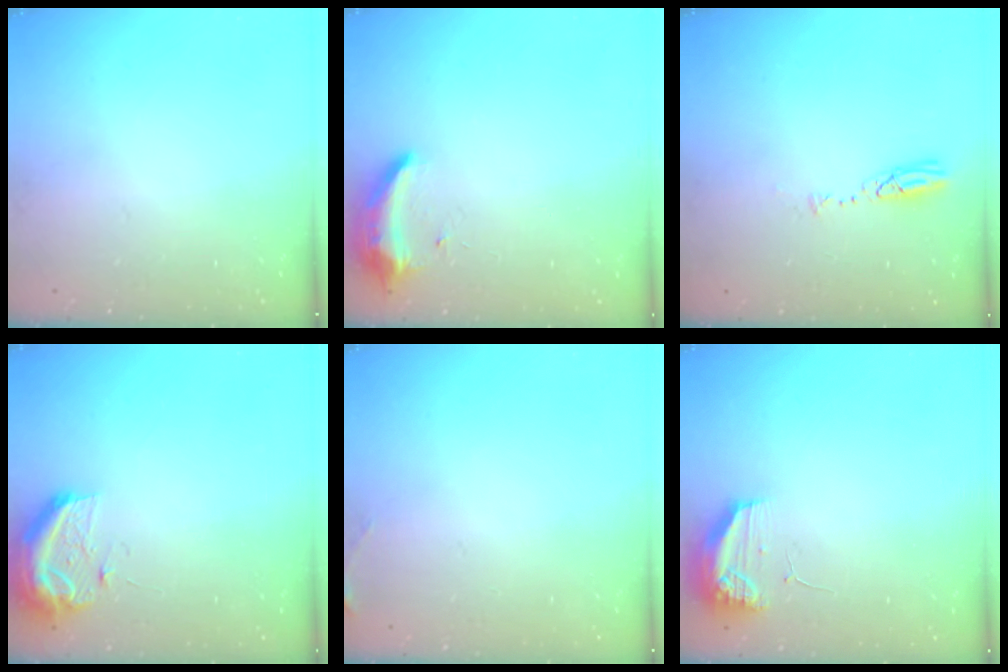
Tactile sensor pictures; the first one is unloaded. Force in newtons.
{"total": 8.2, "press": 8.2, "slide": 0.4}
{"total": 3.8, "press": 3.8, "slide": 0.3}
{"total": 10.4, "press": 10.4, "slide": 0.9}
{"total": 5.4, "press": 5.1, "slide": 1.8}
{"total": 9.9, "press": 9.9, "slide": 0.6}